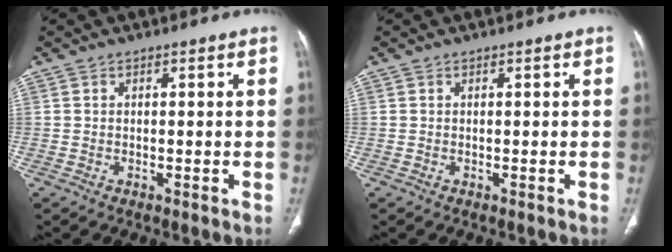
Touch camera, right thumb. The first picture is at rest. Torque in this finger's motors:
{"motor_torque": [0.00, 0.00, -0.05, 0.05, 0.02]}